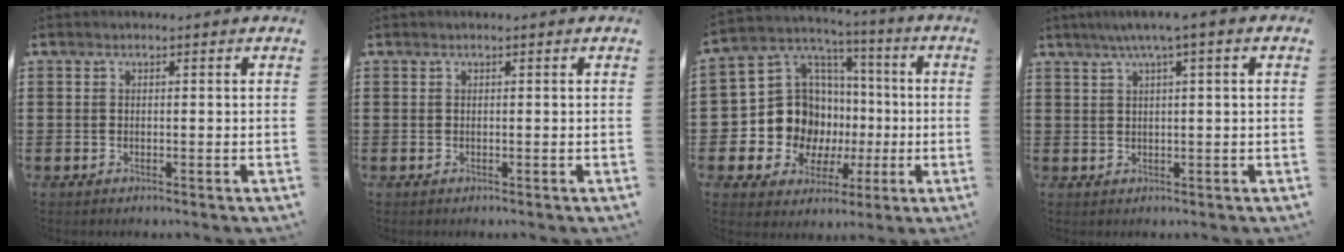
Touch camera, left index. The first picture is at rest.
{"total": 0.0}
{"total": 13.1, "force": [-2.2, 12.0, 4.9], "torque": [-0.132, -0.001, -0.030]}
{"total": 3.0, "force": [1.0, -0.2, 2.8], "torque": [-0.054, -0.002, 0.015]}